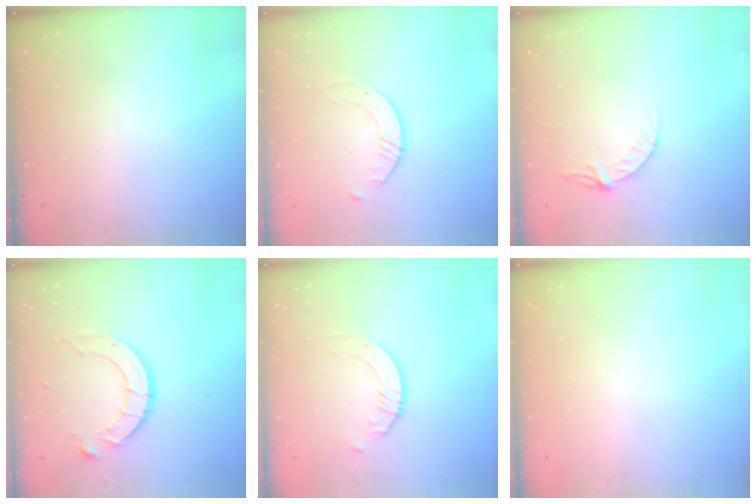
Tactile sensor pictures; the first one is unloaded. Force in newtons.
{"total": 2.6, "press": 2.6, "slide": 0.3}
{"total": 5.6, "press": 5.6, "slide": 0.6}
{"total": 10.8, "press": 10.8, "slide": 0.7}
{"total": 2.3, "press": 2.3, "slide": 0.2}
{"total": 0.0}